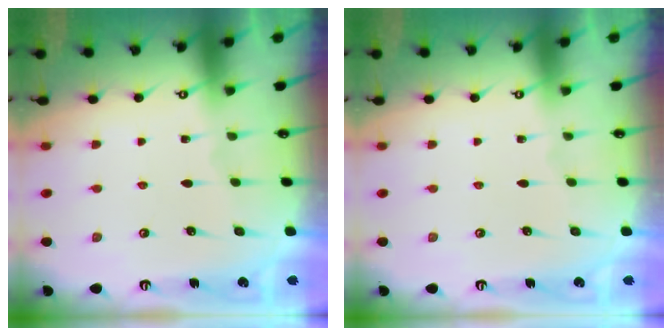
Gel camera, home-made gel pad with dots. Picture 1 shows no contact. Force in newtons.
{"total": 0.0}